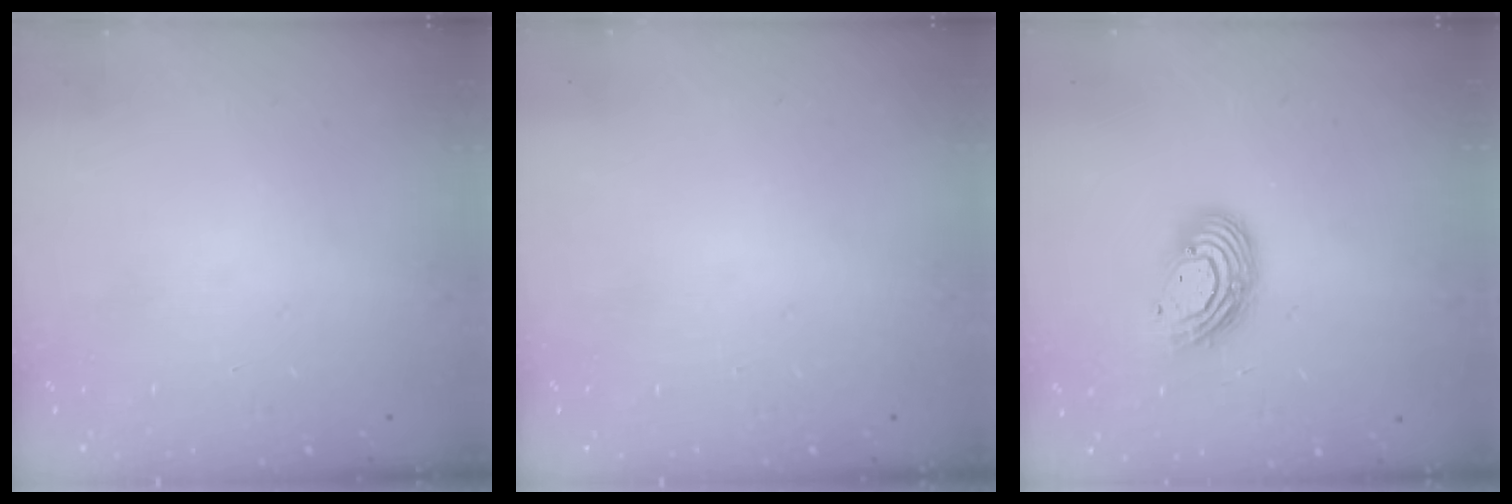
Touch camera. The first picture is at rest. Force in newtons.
{"total": 0.0}
{"total": 11.3, "press": 11.2, "slide": 0.9}